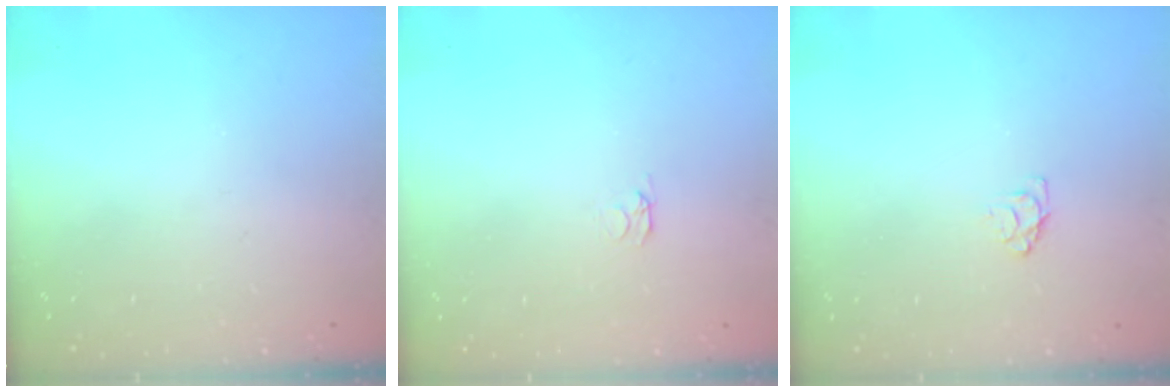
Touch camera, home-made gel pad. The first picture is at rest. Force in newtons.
{"total": 2.1, "press": 2.0, "slide": 0.3}
{"total": 3.7, "press": 3.7, "slide": 0.4}